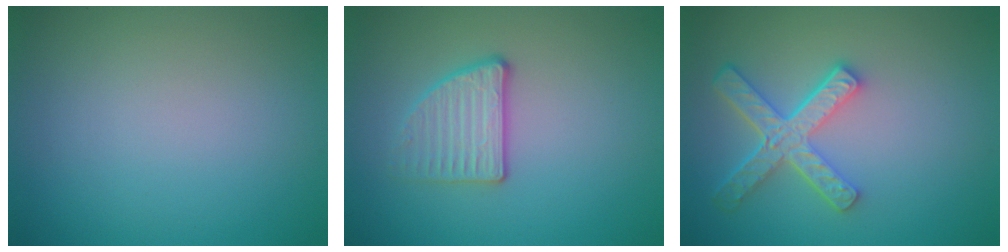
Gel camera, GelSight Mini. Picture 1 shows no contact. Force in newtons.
{"total": 2.7, "press": 2.5, "slide": 1.2}
{"total": 4.9, "press": 3.7, "slide": 3.2}